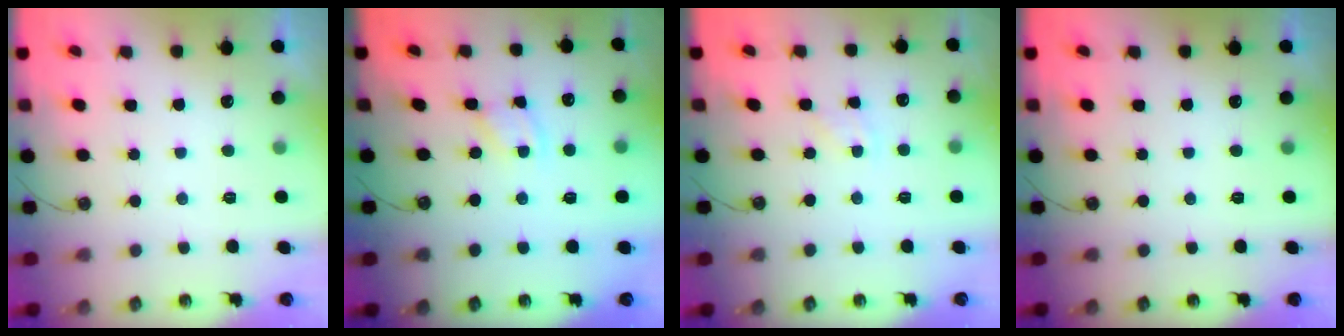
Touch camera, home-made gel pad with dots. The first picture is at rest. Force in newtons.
{"total": 1.9, "press": 1.9, "slide": 0.3}
{"total": 2.4, "press": 2.4, "slide": 0.4}
{"total": 0.0}